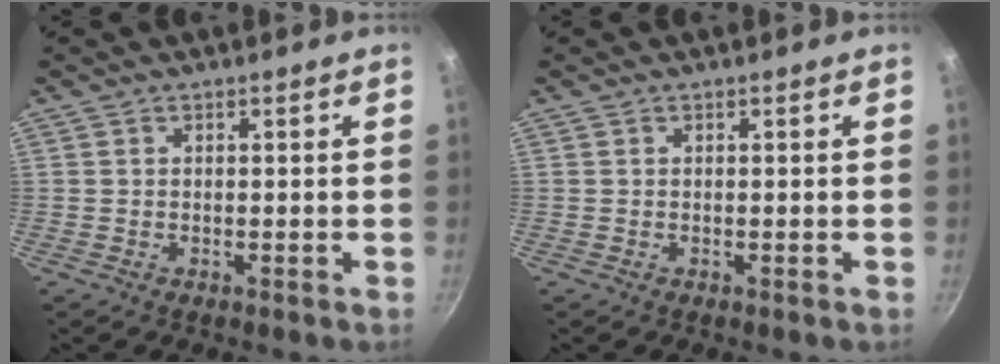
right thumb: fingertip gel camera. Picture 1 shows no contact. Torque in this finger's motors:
{"motor_torque": [0.00, 0.00, 0.02, 0.01, 0.00]}